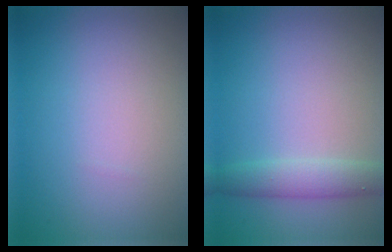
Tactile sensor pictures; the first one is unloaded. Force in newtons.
{"total": 2.6, "press": 2.6, "slide": 0.0}